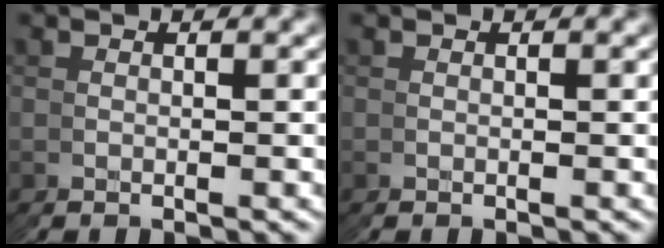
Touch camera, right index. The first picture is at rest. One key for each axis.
{"total": 0.0}